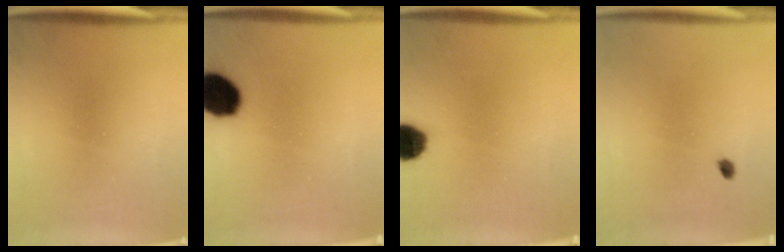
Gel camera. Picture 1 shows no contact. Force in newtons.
{"total": 13.4}
{"total": 7.2}
{"total": 1.6}